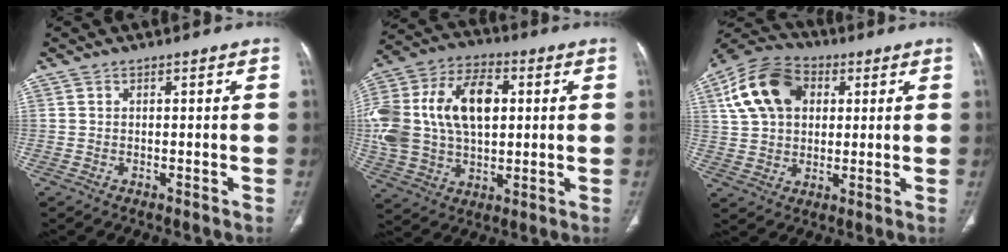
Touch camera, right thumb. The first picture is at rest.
{"total": 26.6, "force": [4.3, 16.9, 20.1], "torque": [-0.438, 0.034, 0.084]}
{"total": 14.9, "force": [4.5, 10.4, 9.7], "torque": [-0.169, 0.012, 0.077]}